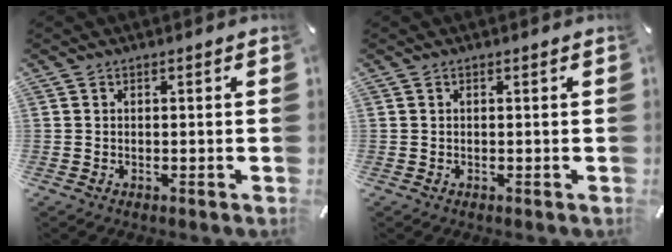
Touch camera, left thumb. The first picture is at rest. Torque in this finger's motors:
{"motor_torque": [-0.14, -0.26, -0.15, -0.20, 0.00]}